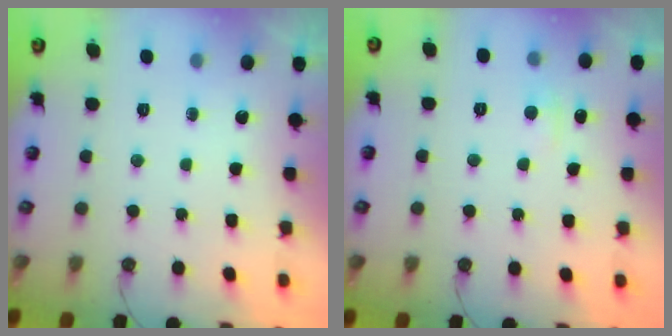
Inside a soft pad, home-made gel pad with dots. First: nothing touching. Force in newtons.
{"total": 0.8, "press": 0.1, "slide": 0.8}